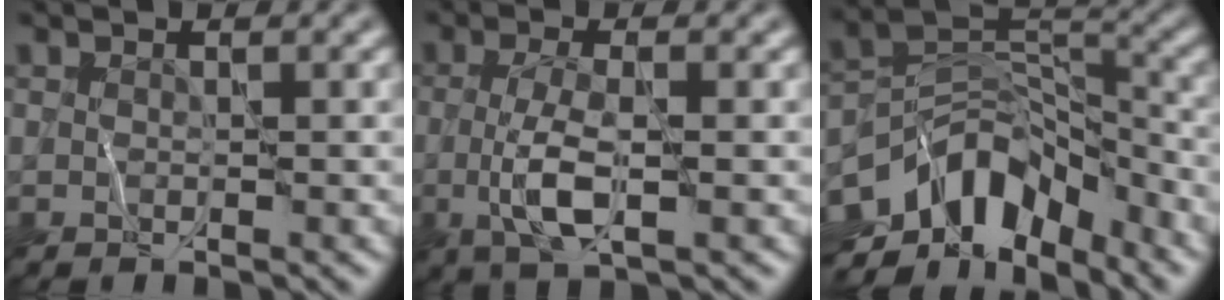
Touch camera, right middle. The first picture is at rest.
{"total": 4.1, "force": [-0.5, 1.1, 3.9], "torque": [-0.085, -0.004, -0.015]}
{"total": 9.4, "force": [-5.5, 5.3, 5.5], "torque": [-0.077, 0.010, -0.108]}